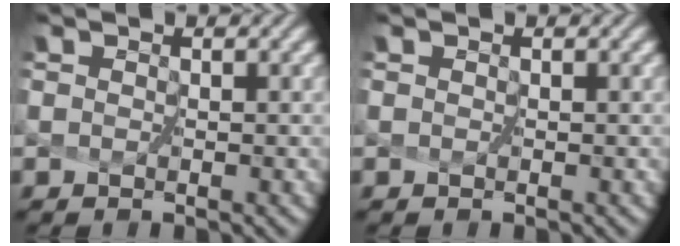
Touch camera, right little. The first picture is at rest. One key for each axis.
{"total": 0.0}